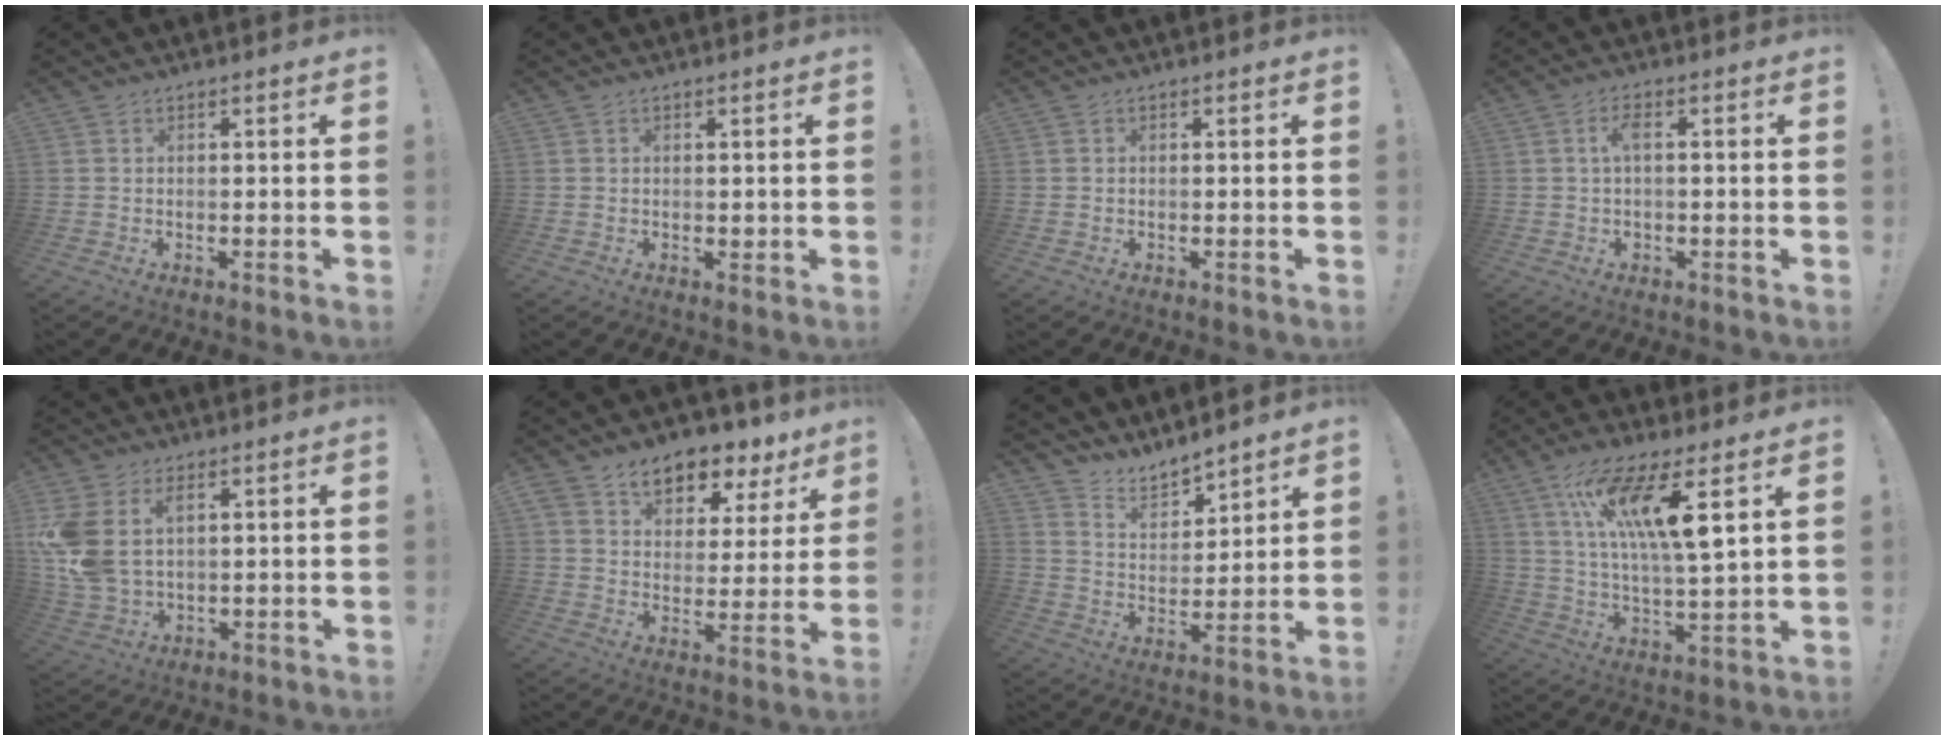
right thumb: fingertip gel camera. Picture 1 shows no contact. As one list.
[{"total": 0.8, "force": [0.3, 0.6, 0.4], "torque": [-0.007, 0.002, 0.006]}, {"total": 0.0}, {"total": 3.7, "force": [0.2, 1.4, 3.4], "torque": [-0.065, 0.011, 0.002]}, {"total": 11.0, "force": [4.0, 7.3, 7.2], "torque": [-0.156, -0.013, 0.079]}, {"total": 10.0, "force": [6.8, 6.0, 4.2], "torque": [-0.060, -0.048, 0.122]}, {"total": 8.4, "force": [7.8, 2.7, 1.2], "torque": [-0.030, -0.071, 0.149]}, {"total": 15.5, "force": [7.6, 2.6, 13.3], "torque": [-0.234, -0.030, 0.113]}]